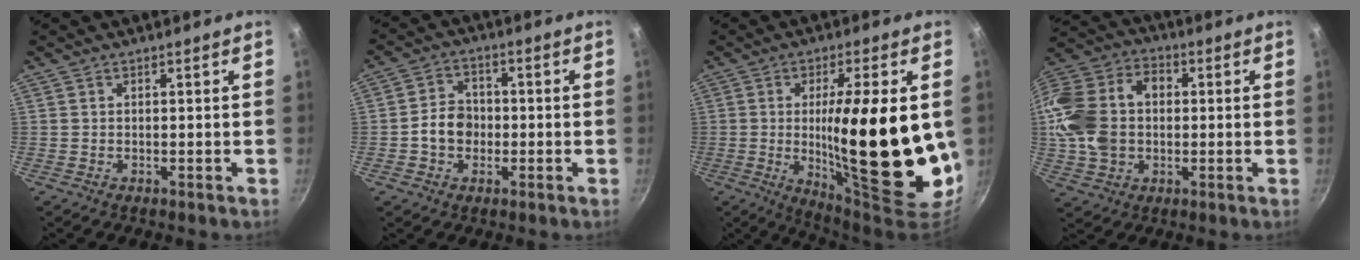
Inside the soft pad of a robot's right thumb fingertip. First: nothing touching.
{"total": 6.5, "force": [-1.2, 5.4, 3.5], "torque": [-0.031, 0.019, -0.029]}
{"total": 24.6, "force": [-0.5, 6.7, 23.7], "torque": [-0.339, -0.020, -0.002]}
{"total": 20.1, "force": [0.8, 15.1, 13.2], "torque": [-0.262, 0.038, 0.006]}